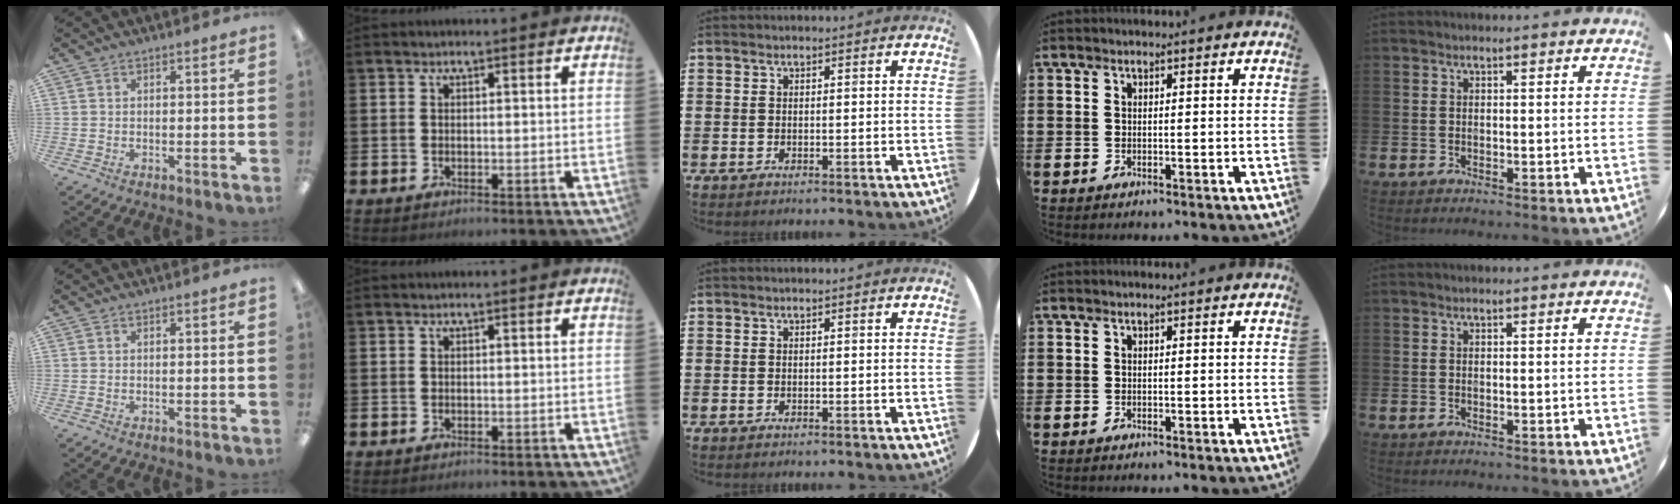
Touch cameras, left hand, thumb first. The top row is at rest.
{}